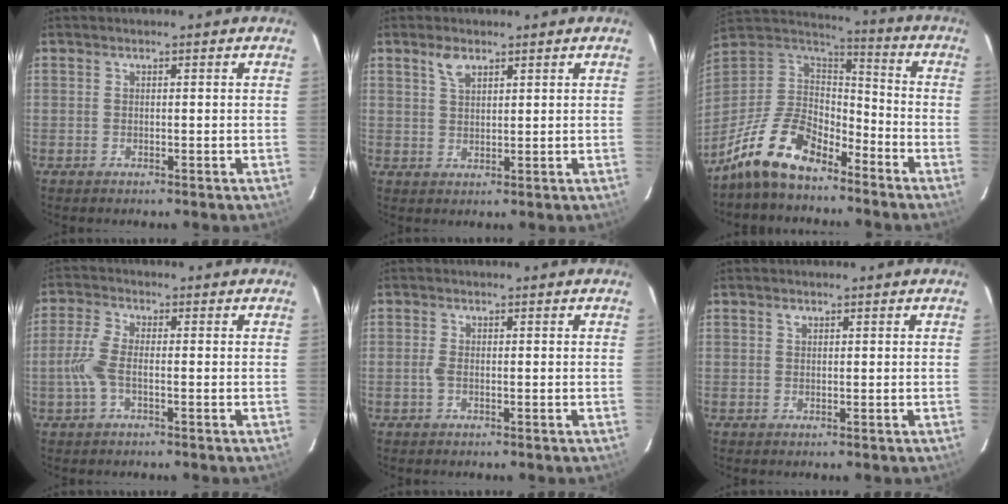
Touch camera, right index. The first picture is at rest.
{"total": 3.2, "force": [2.1, 1.5, 1.8], "torque": [-0.034, 0.005, 0.041]}
{"total": 17.0, "force": [-12.0, 7.6, 9.4], "torque": [-0.213, 0.000, -0.226]}
{"total": 5.2, "force": [-1.3, 1.6, 4.8], "torque": [-0.113, 0.004, -0.026]}
{"total": 1.4, "force": [-0.3, 0.4, 1.3], "torque": [-0.030, -0.001, -0.008]}
{"total": 0.6, "force": [0.4, 0.4, 0.2], "torque": [-0.003, 0.002, 0.007]}